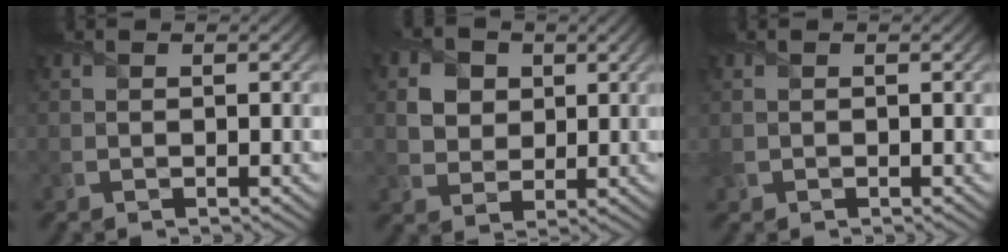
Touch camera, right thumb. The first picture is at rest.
{"total": 4.5, "force": [1.5, 3.8, 1.9], "torque": [-0.056, 0.001, 0.019]}
{"total": 0.7, "force": [0.1, 0.7, 0.2], "torque": [-0.009, -0.003, 0.002]}